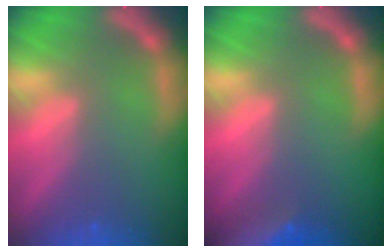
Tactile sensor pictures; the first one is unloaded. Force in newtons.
{"total": 10.0}